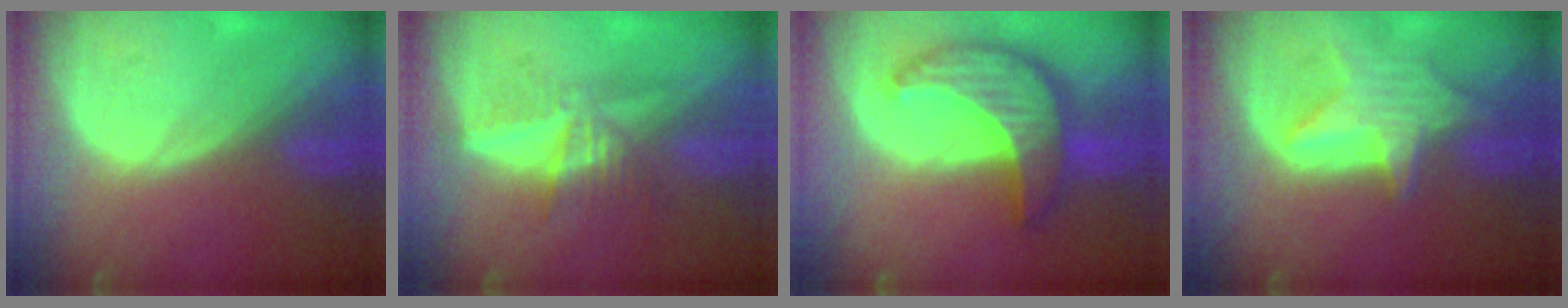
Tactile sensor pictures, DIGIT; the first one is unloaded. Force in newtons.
{"total": 5.2, "press": 5.1, "slide": 1.0}
{"total": 10.0, "press": 10.0, "slide": 0.7}
{"total": 6.3, "press": 6.2, "slide": 0.8}